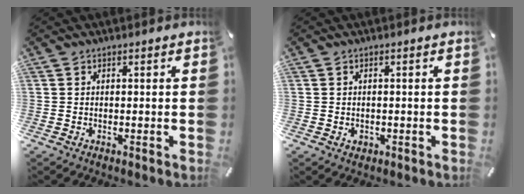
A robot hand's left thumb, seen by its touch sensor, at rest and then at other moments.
{"total": 1.2, "force": [-0.2, 1.1, 0.5], "torque": [-0.011, 0.004, -0.006]}